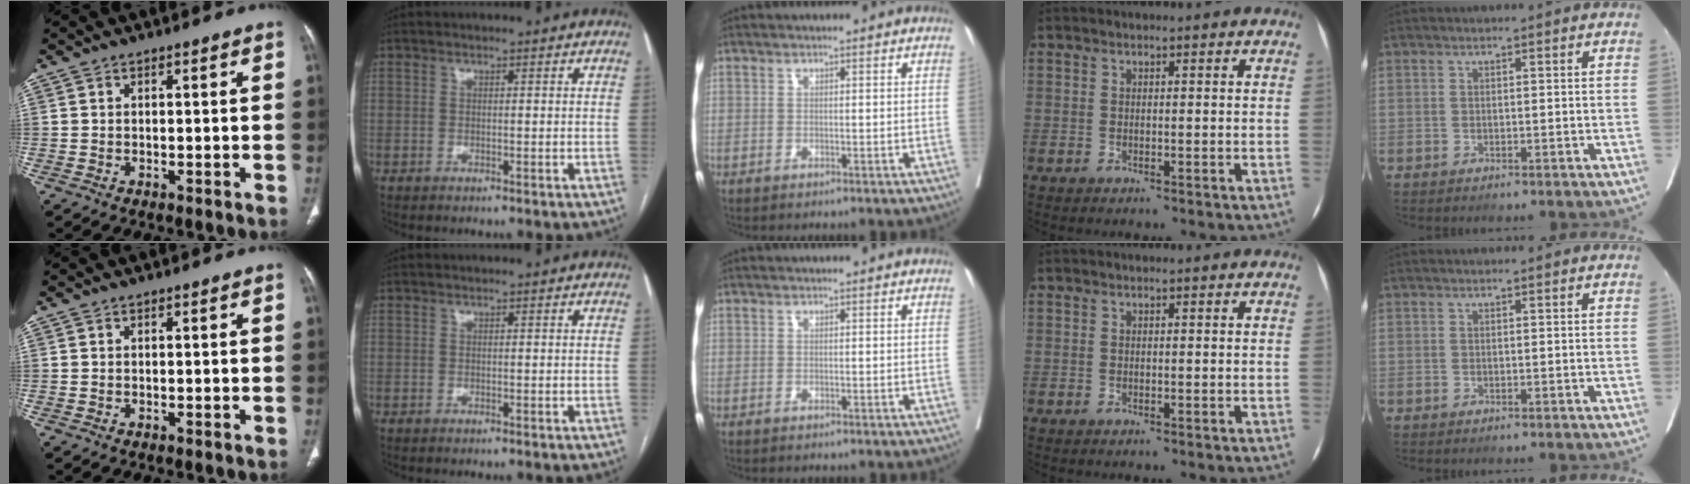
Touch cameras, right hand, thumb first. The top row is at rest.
{}